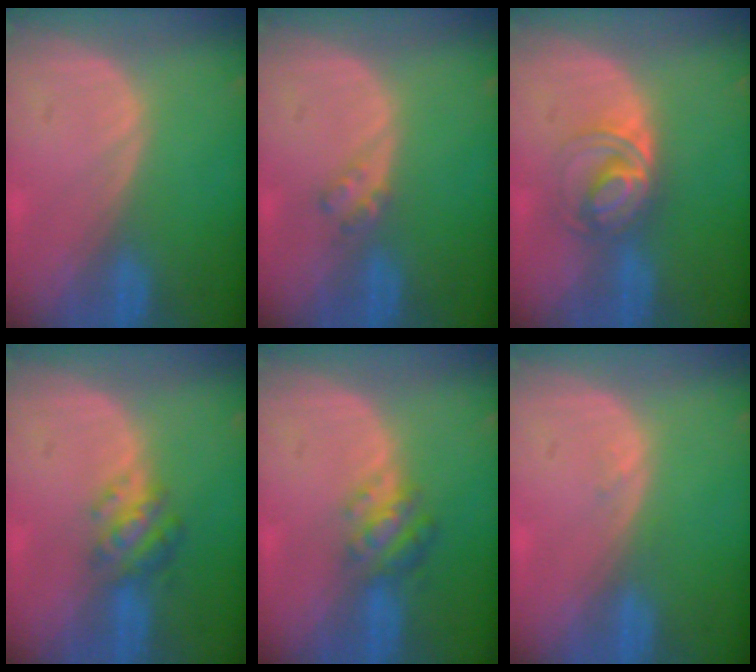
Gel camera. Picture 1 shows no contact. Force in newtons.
{"total": 2.0, "press": 2.0, "slide": 0.2}
{"total": 5.8, "press": 5.4, "slide": 2.1}
{"total": 4.7, "press": 4.6, "slide": 1.0}
{"total": 4.8, "press": 4.4, "slide": 1.9}
{"total": 0.7, "press": 0.6, "slide": 0.3}